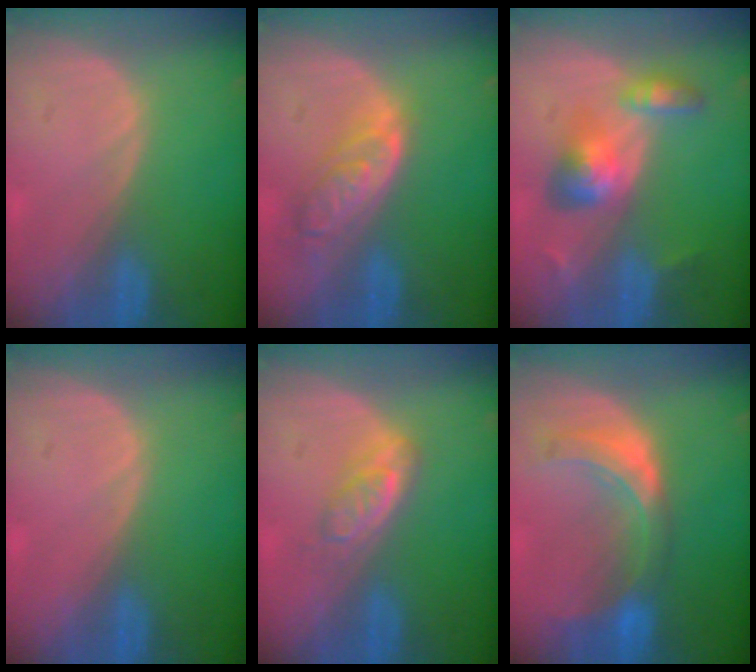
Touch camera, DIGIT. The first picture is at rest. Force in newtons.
{"total": 6.3, "press": 5.7, "slide": 2.8}
{"total": 6.1, "press": 5.7, "slide": 2.1}
{"total": 0.0}
{"total": 3.8, "press": 3.8, "slide": 0.1}
{"total": 8.0, "press": 7.0, "slide": 3.8}